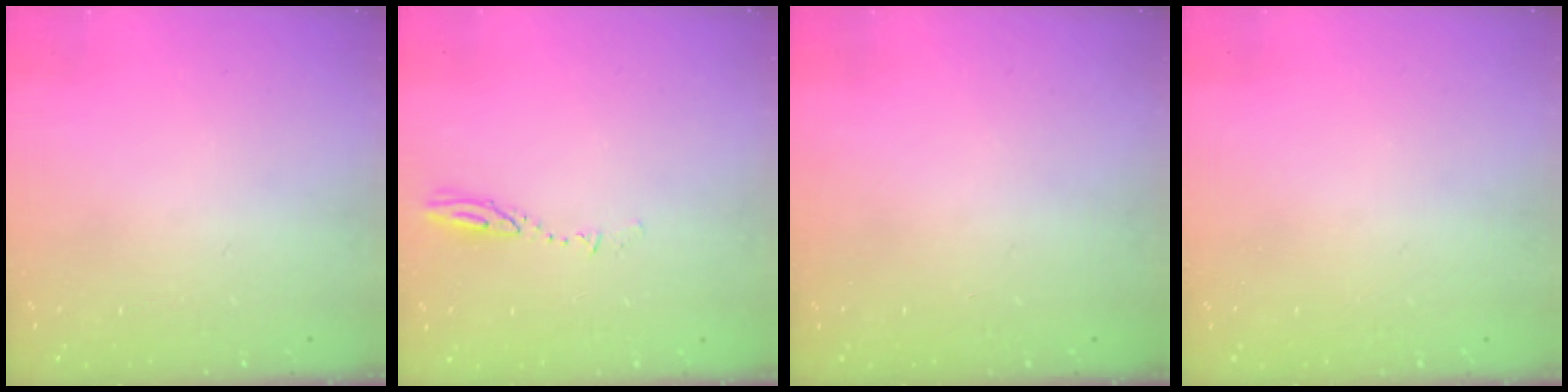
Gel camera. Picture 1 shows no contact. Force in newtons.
{"total": 3.5, "press": 3.4, "slide": 0.3}
{"total": 0.0}
{"total": 9.9, "press": 2.5, "slide": 9.6}